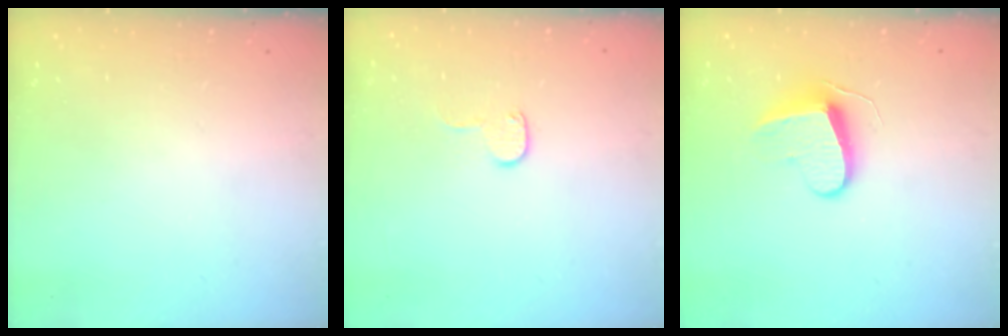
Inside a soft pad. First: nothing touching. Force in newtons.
{"total": 5.6, "press": 5.5, "slide": 0.5}
{"total": 8.7, "press": 8.7, "slide": 0.5}